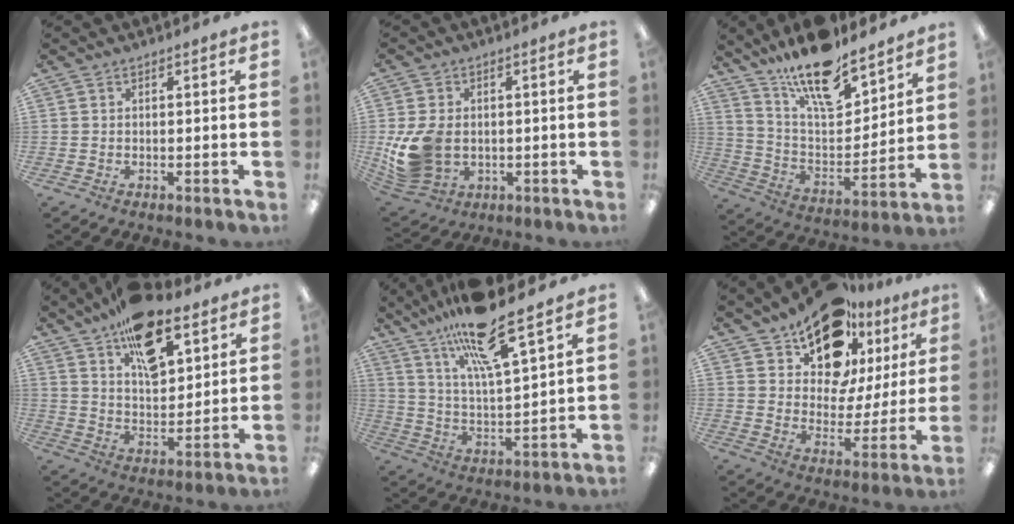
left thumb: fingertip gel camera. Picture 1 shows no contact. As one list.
[{"total": 11.7, "force": [-1.2, 8.9, 7.4], "torque": [-0.161, 0.003, -0.020]}, {"total": 17.8, "force": [14.3, 5.7, 8.9], "torque": [-0.164, -0.091, 0.250]}, {"total": 16.9, "force": [10.9, 8.1, 10.0], "torque": [-0.147, -0.054, 0.188]}, {"total": 15.9, "force": [12.4, 2.4, 9.6], "torque": [-0.179, -0.069, 0.205]}, {"total": 17.8, "force": [13.3, 9.2, 7.6], "torque": [-0.130, -0.090, 0.235]}]